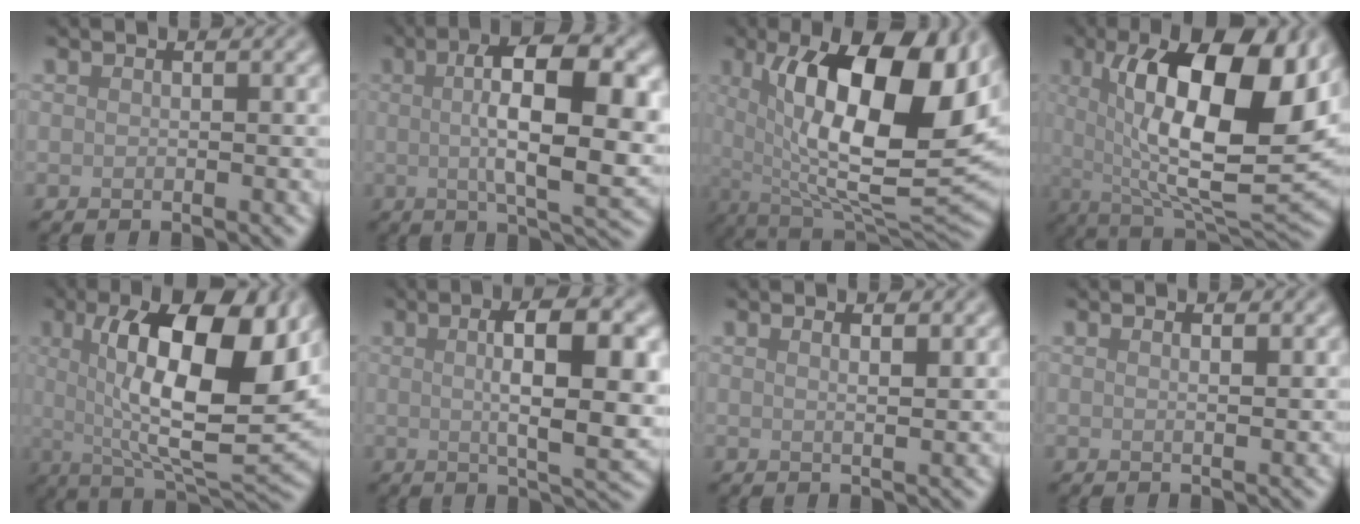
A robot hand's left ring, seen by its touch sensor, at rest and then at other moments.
{"total": 10.4, "force": [1.3, 3.1, 9.9], "torque": [-0.145, 0.003, 0.018]}
{"total": 15.7, "force": [3.3, 6.5, 13.9], "torque": [-0.218, -0.005, 0.053]}
{"total": 14.2, "force": [2.6, 5.3, 13.0], "torque": [-0.193, -0.003, 0.038]}
{"total": 12.9, "force": [2.3, 4.3, 11.9], "torque": [-0.176, 0.000, 0.036]}
{"total": 8.4, "force": [0.9, 2.2, 8.1], "torque": [-0.112, 0.004, 0.013]}
{"total": 1.8, "force": [1.1, 0.4, 1.4], "torque": [-0.010, -0.005, 0.007]}
{"total": 1.1, "force": [0.7, 0.1, 0.9], "torque": [-0.006, -0.008, 0.005]}